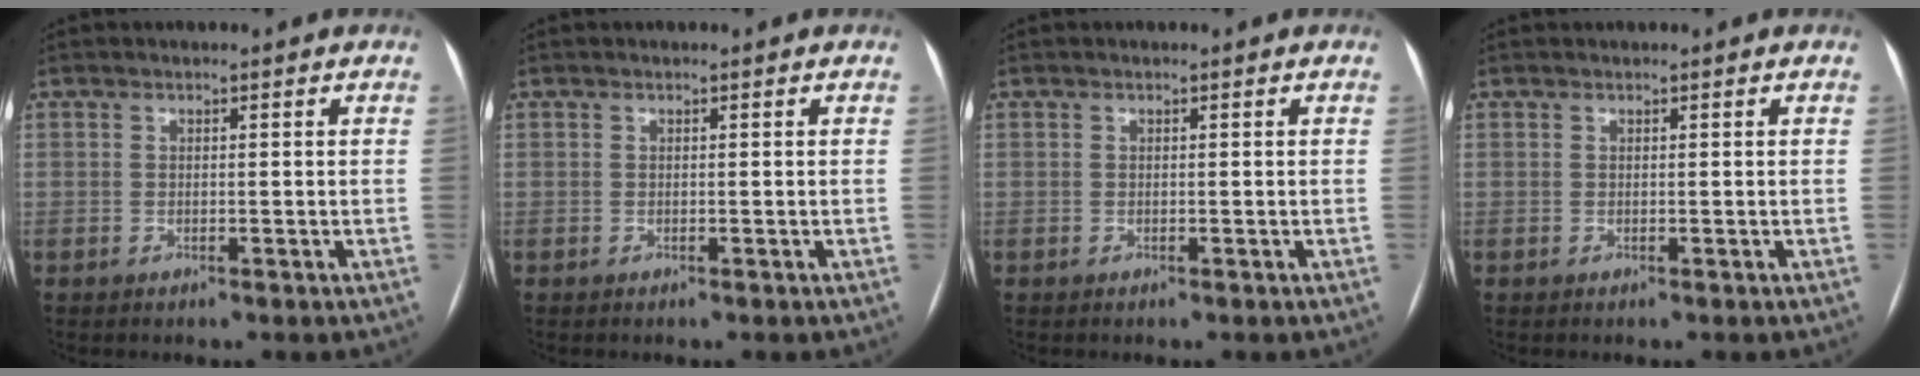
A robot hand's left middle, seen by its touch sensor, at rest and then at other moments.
{"total": 0.0}
{"total": 0.0}
{"total": 0.0}